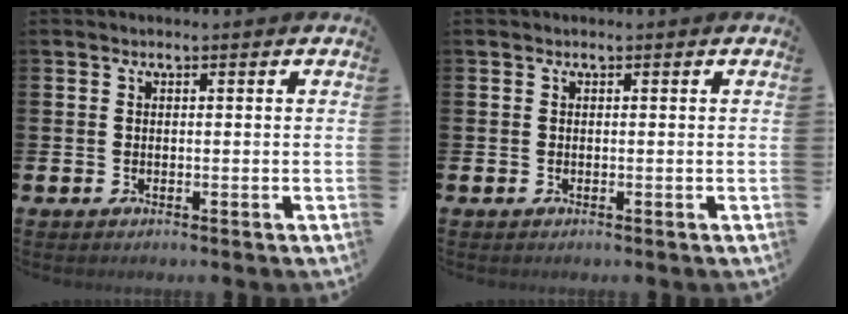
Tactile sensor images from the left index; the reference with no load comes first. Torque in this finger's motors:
{"motor_torque": [0.00, 0.00, 0.00, 0.01]}